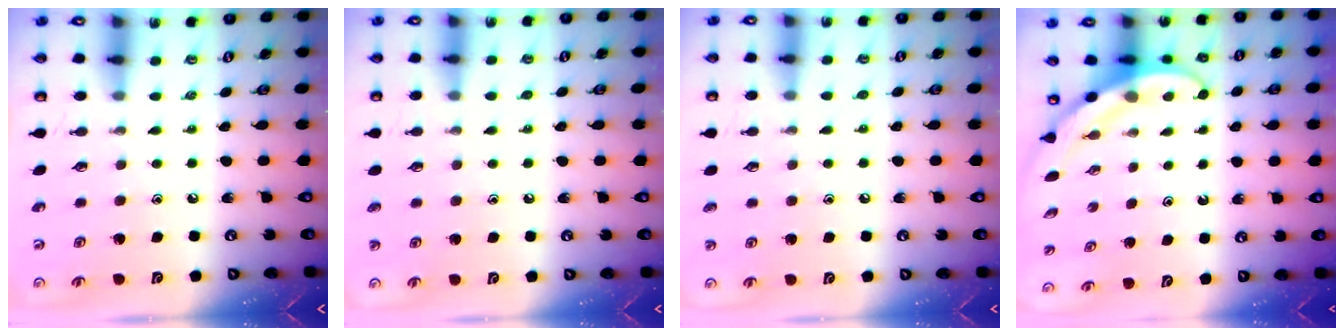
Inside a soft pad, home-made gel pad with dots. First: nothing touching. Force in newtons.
{"total": 2.0, "press": 2.0, "slide": 0.2}
{"total": 2.3, "press": 2.3, "slide": 0.2}
{"total": 3.7, "press": 3.7, "slide": 0.3}